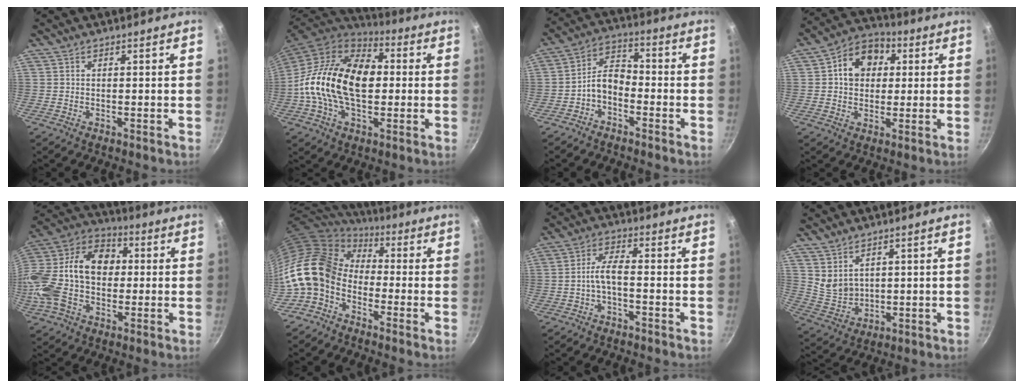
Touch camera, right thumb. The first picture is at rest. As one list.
[{"total": 22.3, "force": [0.2, 14.0, 17.4], "torque": [-0.288, 0.027, -0.012]}, {"total": 6.1, "force": [-2.9, 3.7, 3.8], "torque": [-0.059, 0.048, -0.063]}, {"total": 10.5, "force": [2.3, 8.5, 5.8], "torque": [-0.057, 0.014, 0.021]}, {"total": 24.4, "force": [-0.6, 17.2, 17.4], "torque": [-0.334, 0.055, -0.024]}, {"total": 14.3, "force": [-2.6, 10.7, 9.1], "torque": [-0.148, 0.039, -0.075]}, {"total": 4.2, "force": [-1.7, 1.2, 3.6], "torque": [-0.082, 0.026, -0.037]}, {"total": 5.4, "force": [3.3, 3.3, 2.7], "torque": [-0.041, -0.026, 0.081]}]